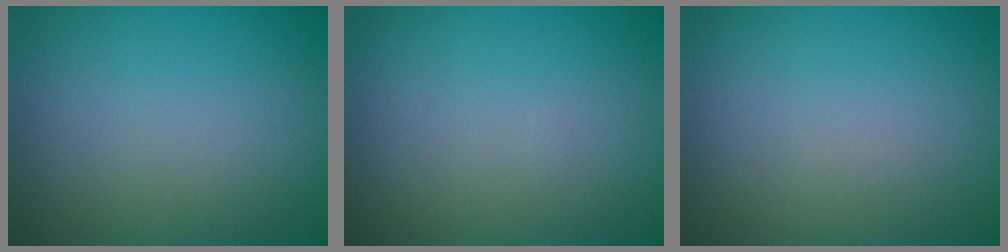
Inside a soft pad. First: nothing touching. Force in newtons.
{"total": 0.0}
{"total": 0.0}